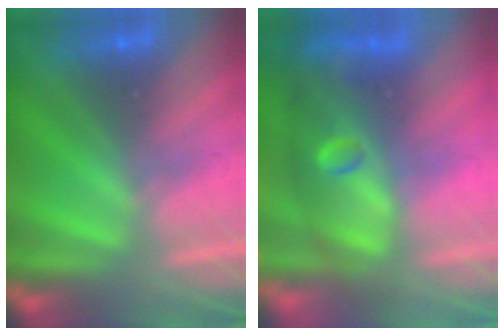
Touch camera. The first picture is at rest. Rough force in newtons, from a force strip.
{"total": 11.4}